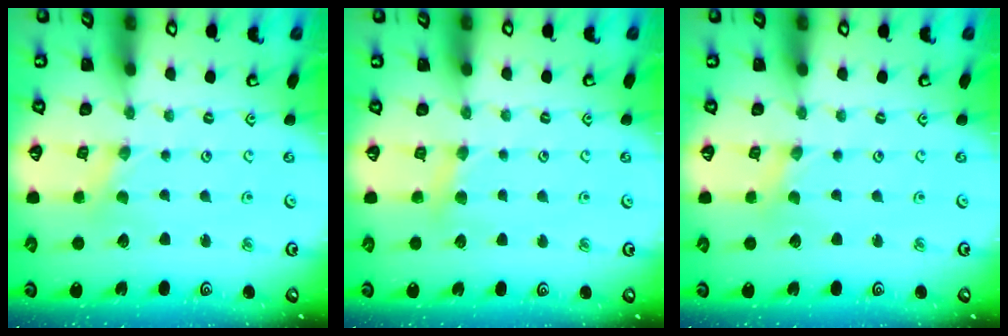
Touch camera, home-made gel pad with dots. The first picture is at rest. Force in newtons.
{"total": 4.2, "press": 4.1, "slide": 0.6}
{"total": 0.0}